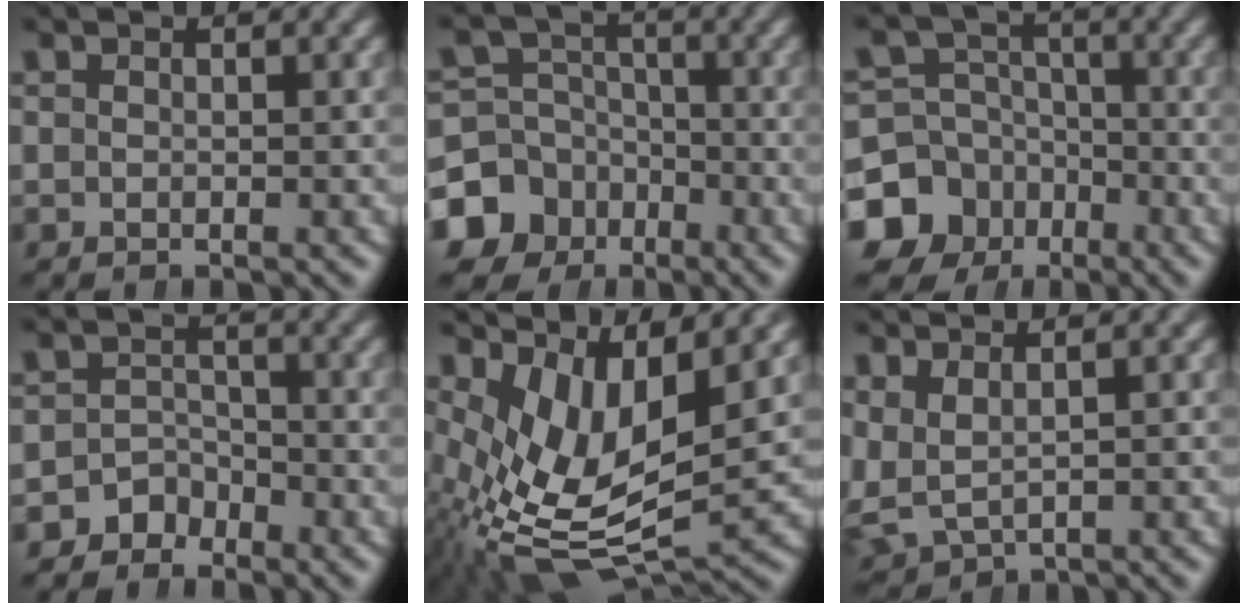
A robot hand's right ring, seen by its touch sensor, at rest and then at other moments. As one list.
[{"total": 11.2, "force": [-4.6, 9.4, 3.9], "torque": [-0.055, -0.047, -0.070]}, {"total": 13.1, "force": [-5.1, 11.1, 4.7], "torque": [-0.067, -0.055, -0.079]}, {"total": 4.1, "force": [-3.2, 2.6, 0.3], "torque": [0.002, -0.007, -0.055]}, {"total": 10.7, "force": [-0.6, 6.8, 8.3], "torque": [-0.179, -0.041, 0.009]}, {"total": 5.5, "force": [0.4, 4.9, 2.3], "torque": [-0.099, -0.030, 0.023]}]